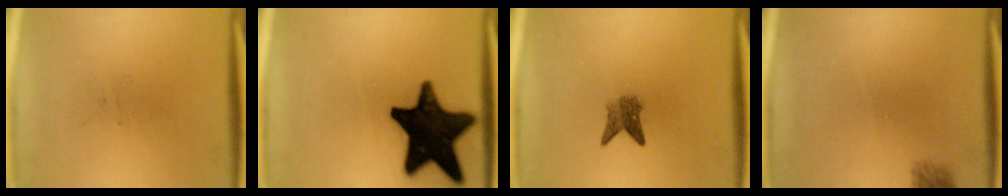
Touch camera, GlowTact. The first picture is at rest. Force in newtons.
{"total": 19.7}
{"total": 2.8}
{"total": 1.6}